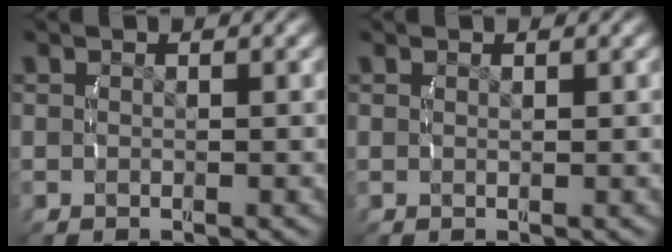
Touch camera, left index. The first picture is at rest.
{"total": 0.5, "force": [0.3, -0.4, 0.1], "torque": [-0.004, -0.004, 0.008]}